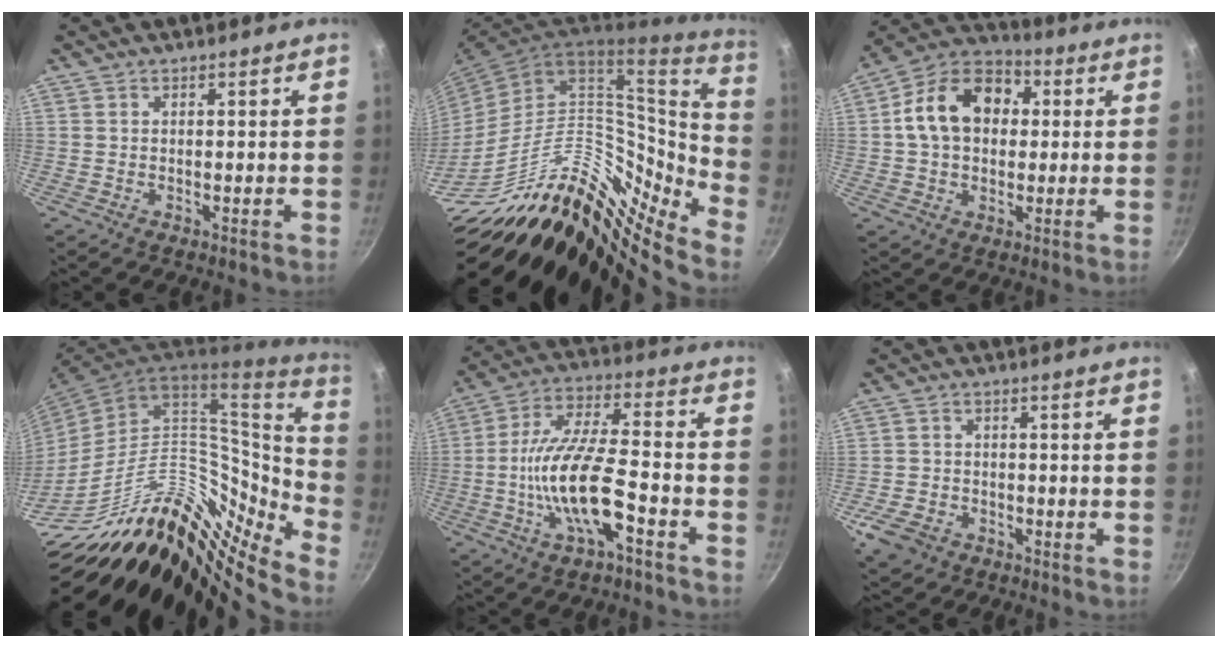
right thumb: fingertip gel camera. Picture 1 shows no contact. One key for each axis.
{"total": 28.2, "fx": -14.4, "fy": 12.1, "fz": 21.0, "tx": -0.262, "ty": 0.074, "tz": -0.255}
{"total": 15.2, "fx": 2.1, "fy": 11.4, "fz": 9.9, "tx": -0.138, "ty": 0.032, "tz": 0.017}
{"total": 28.1, "fx": -14.4, "fy": 12.3, "fz": 20.7, "tx": -0.245, "ty": 0.076, "tz": -0.254}
{"total": 15.3, "fx": -5.6, "fy": 4.9, "fz": 13.3, "tx": -0.251, "ty": 0.038, "tz": -0.113}
{"total": 6.6, "fx": -3.5, "fy": 4.6, "fz": 3.2, "tx": -0.068, "ty": 0.021, "tz": -0.063}